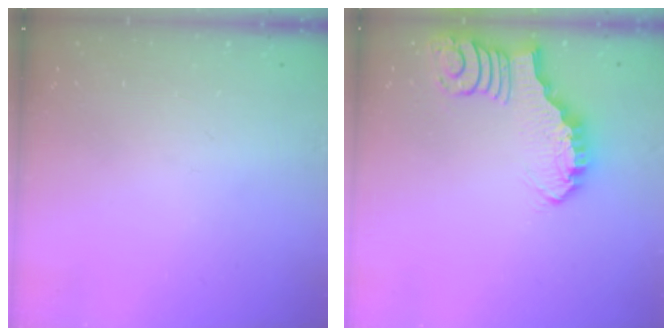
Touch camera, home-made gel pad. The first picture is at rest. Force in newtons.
{"total": 2.4, "press": 2.4, "slide": 0.3}